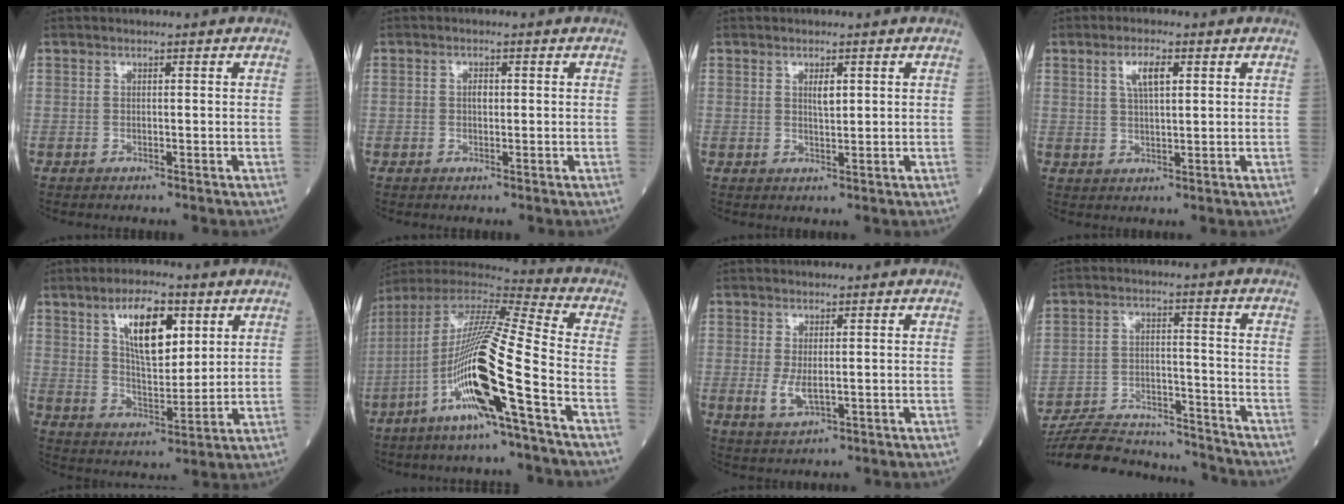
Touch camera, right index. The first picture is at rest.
{"total": 1.4, "force": [0.0, 0.8, 1.2], "torque": [-0.022, 0.002, 0.000]}
{"total": 1.8, "force": [0.7, 0.6, 1.6], "torque": [-0.026, -0.003, 0.012]}
{"total": 4.3, "force": [1.8, 1.1, 3.8], "torque": [-0.073, 0.006, 0.034]}
{"total": 10.5, "force": [4.7, 3.9, 8.5], "torque": [-0.151, 0.005, 0.088]}
{"total": 18.3, "force": [-6.7, -0.2, 17.0], "torque": [-0.341, -0.013, -0.135]}
{"total": 3.4, "force": [-0.3, 1.4, 3.0], "torque": [-0.063, -0.008, 0.001]}
{"total": 18.3, "force": [-17.5, 3.1, 4.3], "torque": [-0.097, 0.006, -0.266]}